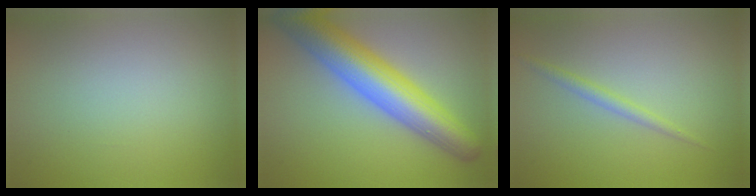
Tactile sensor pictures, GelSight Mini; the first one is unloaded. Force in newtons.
{"total": 9.1, "press": 9.1, "slide": 0.2}
{"total": 1.3, "press": 1.3, "slide": 0.1}